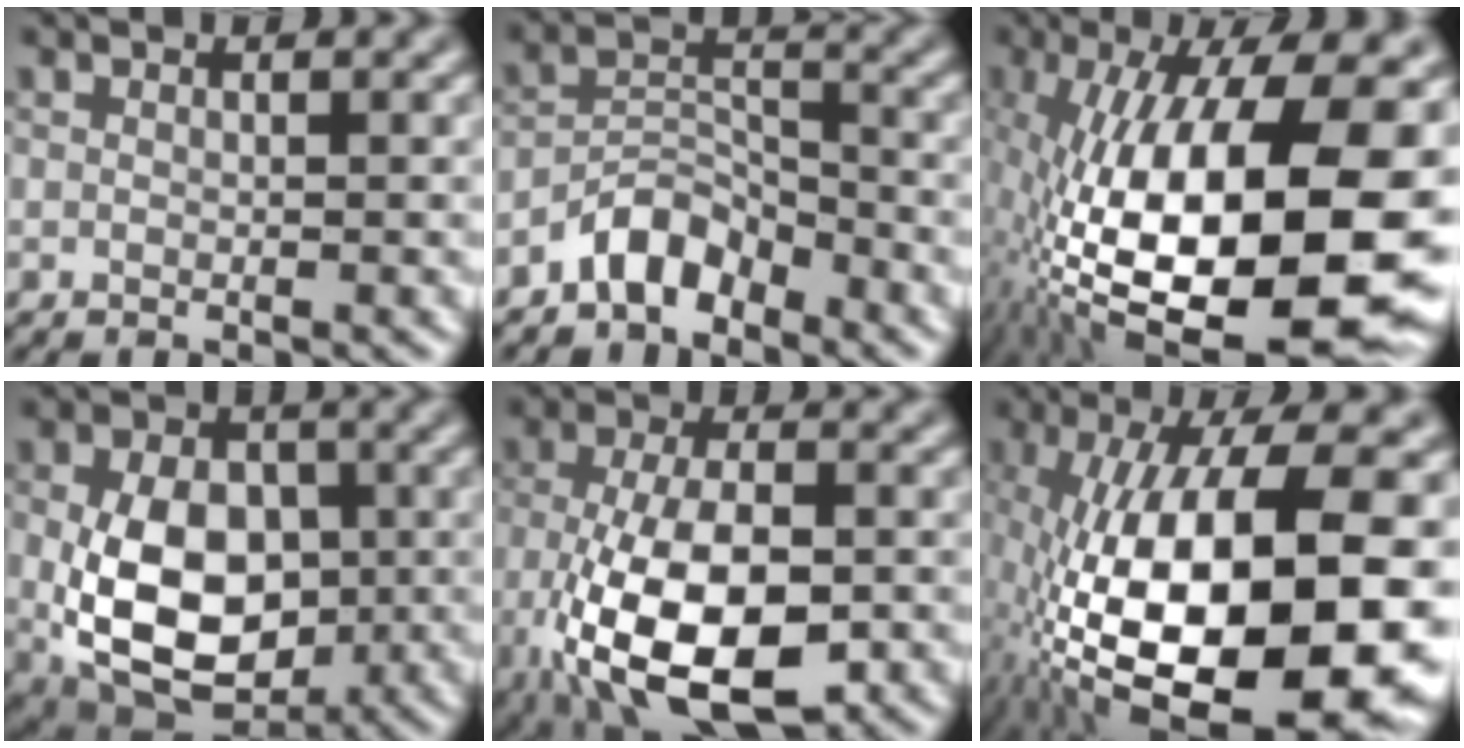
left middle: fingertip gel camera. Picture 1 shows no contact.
{"total": 3.7, "force": [-2.9, 1.6, 1.5], "torque": [-0.022, 0.015, -0.061]}
{"total": 19.9, "force": [-4.0, 7.8, 17.9], "torque": [-0.311, 0.008, -0.074]}
{"total": 10.5, "force": [-1.0, 7.1, 7.7], "torque": [-0.143, -0.014, -0.015]}
{"total": 10.5, "force": [-3.5, 4.9, 8.6], "torque": [-0.178, -0.015, -0.059]}
{"total": 18.5, "force": [-4.8, 7.1, 16.4], "torque": [-0.295, 0.008, -0.083]}